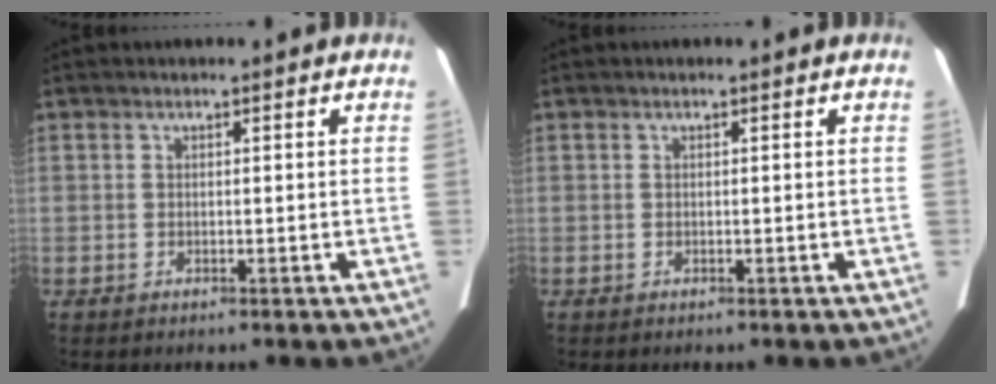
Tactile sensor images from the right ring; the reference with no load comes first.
{"total": 0.0}